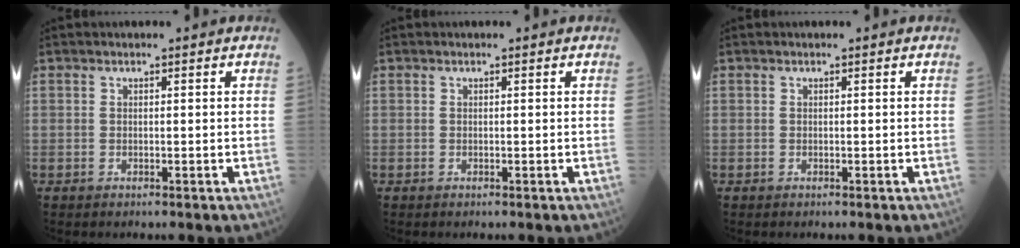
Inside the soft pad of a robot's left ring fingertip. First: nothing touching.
{"total": 0.0}
{"total": 0.0}